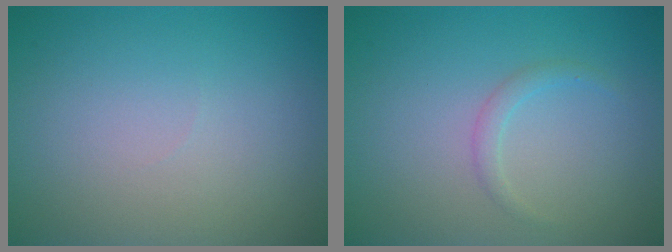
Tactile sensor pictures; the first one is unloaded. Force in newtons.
{"total": 1.1, "press": 1.1, "slide": 0.1}